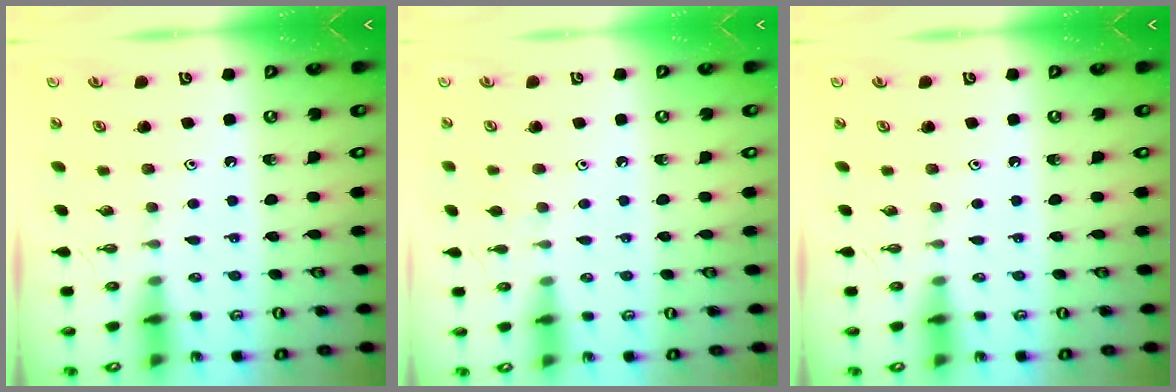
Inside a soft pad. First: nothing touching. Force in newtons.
{"total": 2.5, "press": 2.5, "slide": 0.4}
{"total": 0.0}